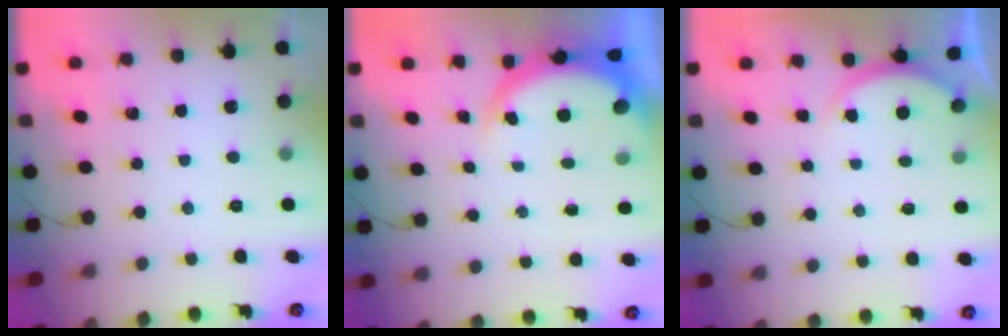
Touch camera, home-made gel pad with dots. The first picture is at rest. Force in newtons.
{"total": 4.6, "press": 4.4, "slide": 1.3}
{"total": 3.0, "press": 2.9, "slide": 0.6}